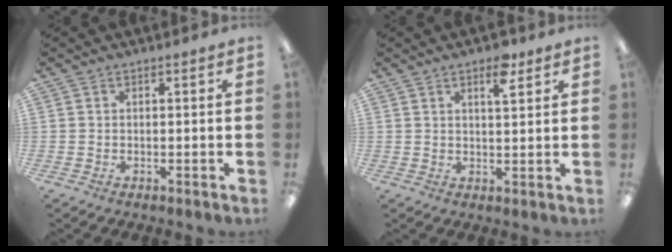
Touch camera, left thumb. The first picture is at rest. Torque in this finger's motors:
{"motor_torque": [-0.23, -0.11, -0.17, 0.24, 0.08]}